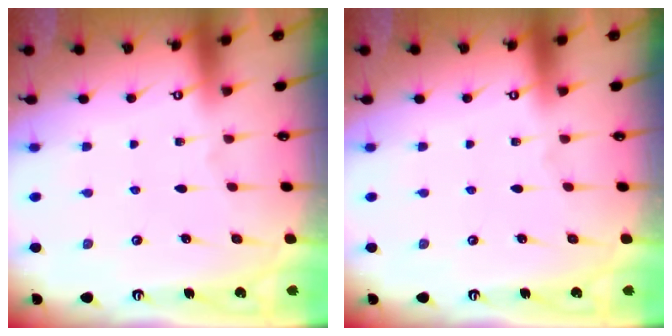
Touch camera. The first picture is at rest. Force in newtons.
{"total": 0.0}